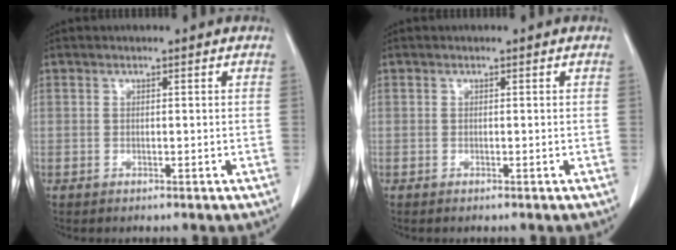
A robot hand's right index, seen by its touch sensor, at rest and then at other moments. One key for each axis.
{"total": 0.0}